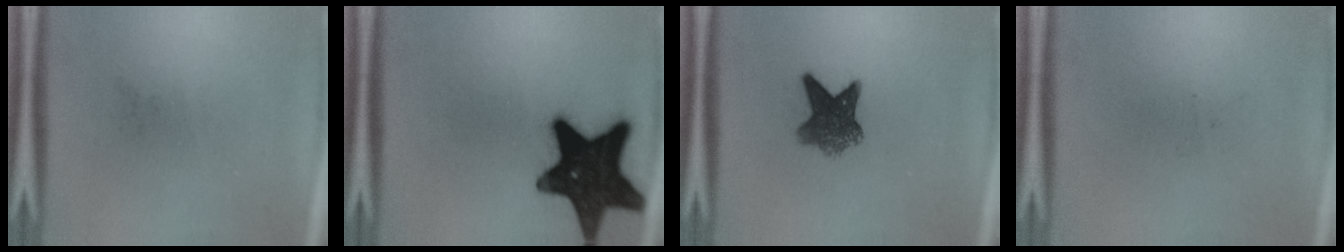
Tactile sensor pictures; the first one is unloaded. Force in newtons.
{"total": 19.5}
{"total": 6.8}
{"total": 0.0}